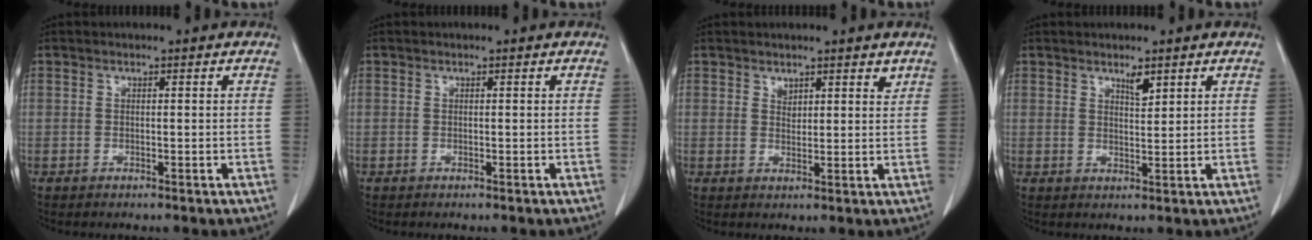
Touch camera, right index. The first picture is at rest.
{"total": 0.0}
{"total": 2.8, "force": [2.1, 1.4, 1.0], "torque": [-0.009, -0.005, 0.034]}
{"total": 2.2, "force": [1.6, 0.5, 1.5], "torque": [-0.027, -0.004, 0.030]}